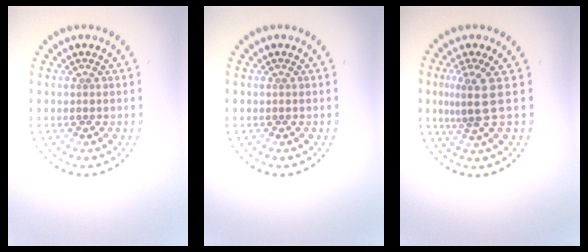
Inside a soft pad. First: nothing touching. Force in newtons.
{"total": 0.0}
{"total": 2.8, "press": 2.1, "slide": 1.8}